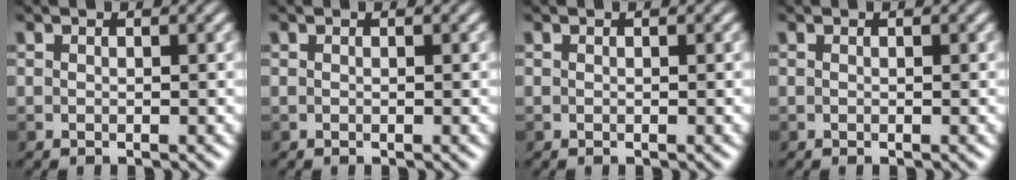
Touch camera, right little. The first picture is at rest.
{"total": 0.0}
{"total": 0.0}
{"total": 0.0}